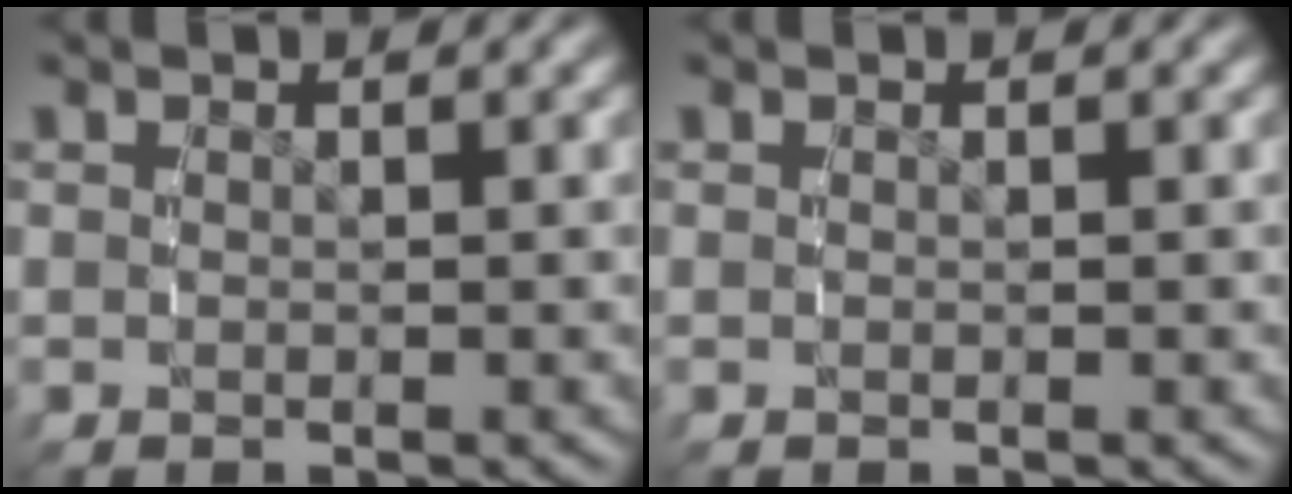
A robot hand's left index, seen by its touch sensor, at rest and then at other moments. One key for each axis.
{"total": 0.0}